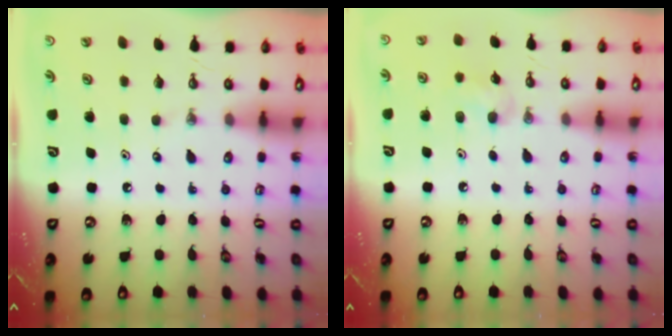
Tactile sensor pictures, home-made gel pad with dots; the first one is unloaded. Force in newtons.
{"total": 8.2, "press": 7.9, "slide": 2.3}